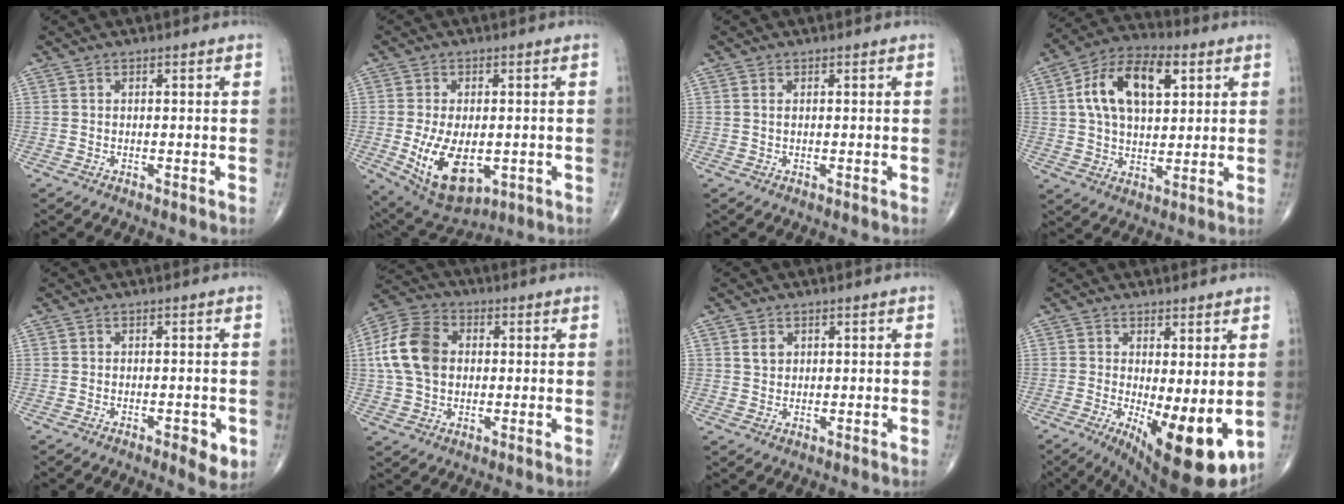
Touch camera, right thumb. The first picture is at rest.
{"total": 12.9, "force": [-2.6, 7.2, 10.3], "torque": [-0.169, -0.009, -0.021]}
{"total": 0.7, "force": [0.2, 0.3, 0.6], "torque": [-0.014, 0.005, 0.006]}
{"total": 15.7, "force": [4.6, 9.1, 12.0], "torque": [-0.195, 0.009, 0.077]}
{"total": 3.8, "force": [-1.4, 1.6, 3.2], "torque": [-0.035, -0.004, -0.017]}
{"total": 12.7, "force": [1.3, 9.3, 8.6], "torque": [-0.159, 0.018, 0.017]}
{"total": 2.4, "force": [1.0, 1.9, 1.1], "torque": [-0.010, -0.006, 0.020]}
{"total": 12.9, "force": [-2.1, 4.5, 12.0], "torque": [-0.174, -0.029, -0.017]}